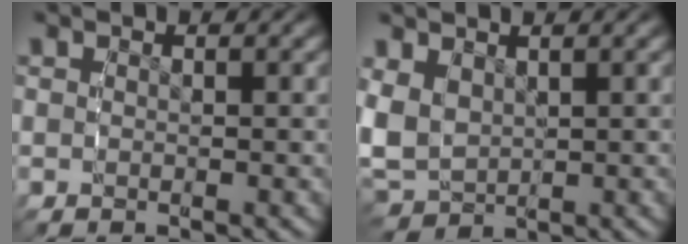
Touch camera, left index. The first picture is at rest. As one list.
[{"total": 6.2, "force": [-0.2, 5.6, 2.6], "torque": [-0.105, -0.034, 0.003]}]